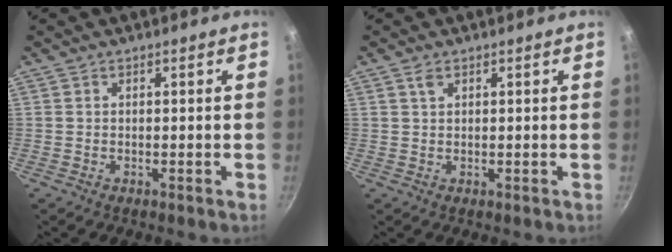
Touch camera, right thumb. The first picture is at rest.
{"total": 1.6, "force": [0.9, 0.9, 1.0], "torque": [-0.016, -0.002, 0.017]}